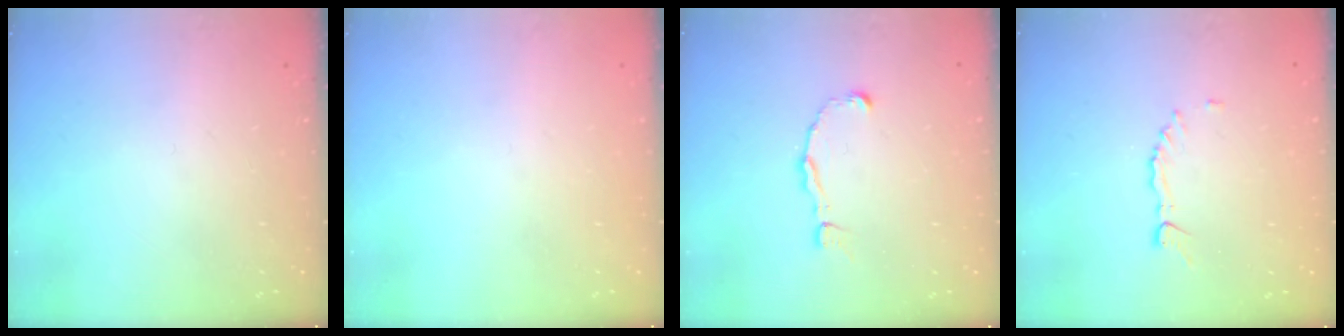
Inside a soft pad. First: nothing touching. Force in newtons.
{"total": 0.0}
{"total": 2.6, "press": 2.6, "slide": 0.2}
{"total": 3.4, "press": 3.4, "slide": 0.4}